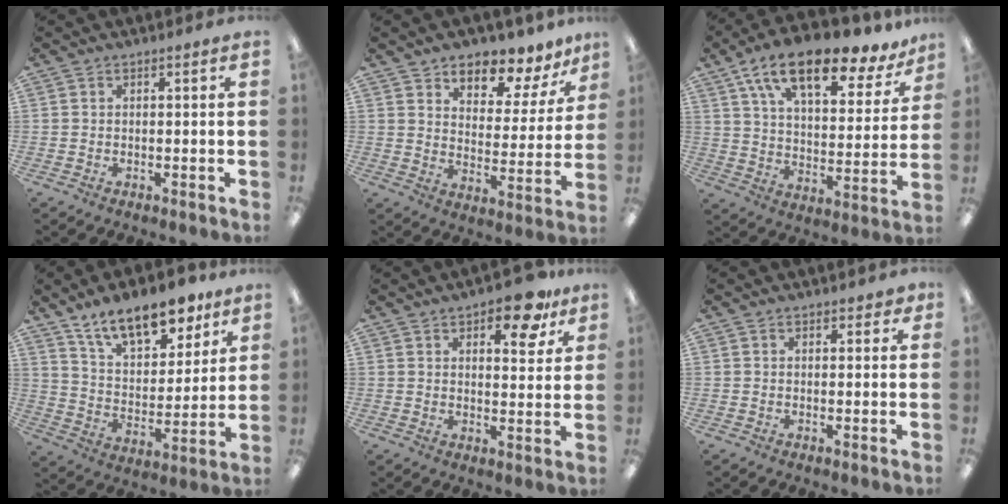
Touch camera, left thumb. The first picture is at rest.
{"total": 9.2, "force": [8.1, 3.6, 2.4], "torque": [-0.033, -0.073, 0.142]}
{"total": 17.8, "force": [12.3, 6.6, 11.1], "torque": [-0.188, -0.069, 0.209]}
{"total": 16.2, "force": [11.9, 7.2, 8.2], "torque": [-0.135, -0.063, 0.211]}
{"total": 10.8, "force": [7.1, 4.6, 6.7], "torque": [-0.067, -0.038, 0.113]}
{"total": 1.8, "force": [1.2, 1.2, 0.8], "torque": [-0.001, -0.003, 0.017]}